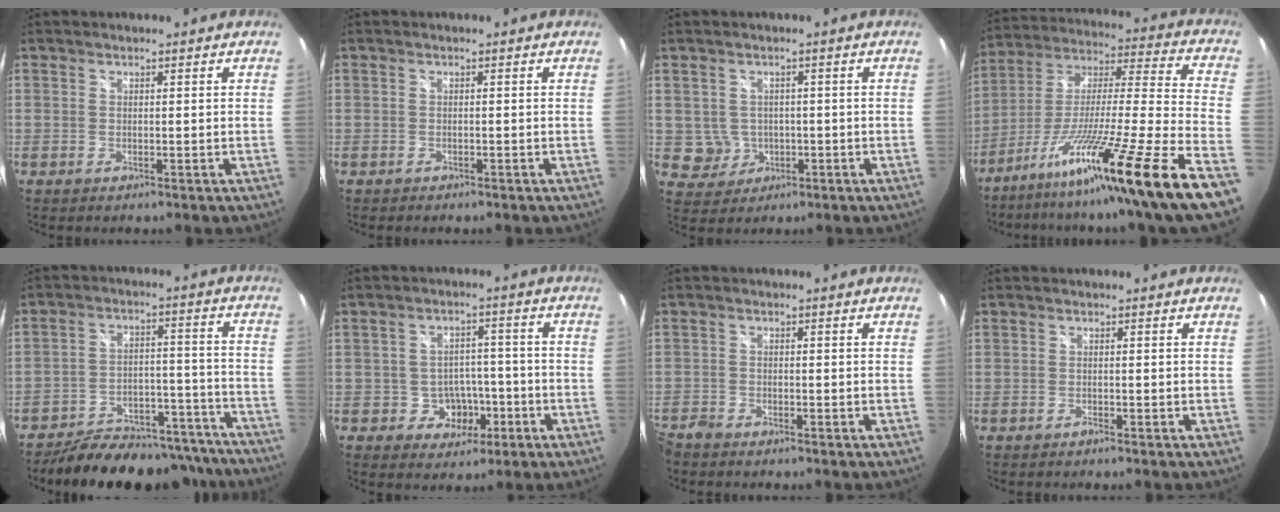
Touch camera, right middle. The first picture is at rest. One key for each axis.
{"total": 1.1, "fx": -1.0, "fy": 0.4, "fz": 0.2, "tx": -0.011, "ty": -0.004, "tz": -0.016}
{"total": 4.5, "fx": -0.5, "fy": 4.4, "fz": 0.8, "tx": -0.026, "ty": 0.008, "tz": 0.005}
{"total": 25.4, "fx": -18.2, "fy": -2.8, "fz": 17.5, "tx": -0.257, "ty": -0.070, "tz": -0.295}
{"total": 22.1, "fx": -19.6, "fy": 7.4, "fz": 7.2, "tx": -0.128, "ty": 0.024, "tz": -0.245}
{"total": 6.1, "fx": -2.4, "fy": 5.1, "fz": 2.4, "tx": -0.050, "ty": 0.016, "tz": -0.023}
{"total": 4.0, "fx": -3.6, "fy": 1.6, "fz": 0.8, "tx": -0.033, "ty": -0.014, "tz": -0.074}
{"total": 0.6, "fx": -0.6, "fy": 0.1, "fz": 0.1, "tx": -0.002, "ty": -0.002, "tz": -0.013}